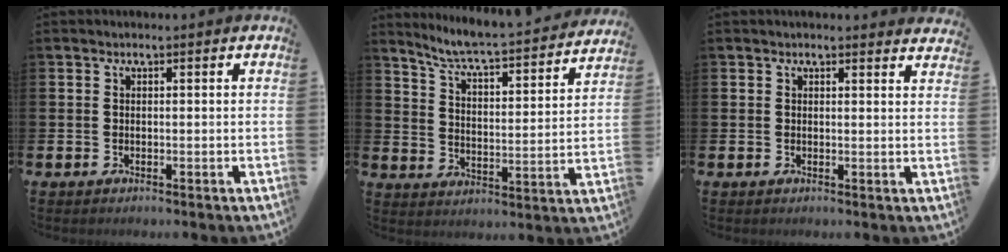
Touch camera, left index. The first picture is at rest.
{"total": 6.8, "force": [6.5, -0.1, 2.0], "torque": [-0.071, -0.056, 0.106]}
{"total": 1.7, "force": [1.7, 0.1, 0.0], "torque": [0.001, -0.007, 0.030]}